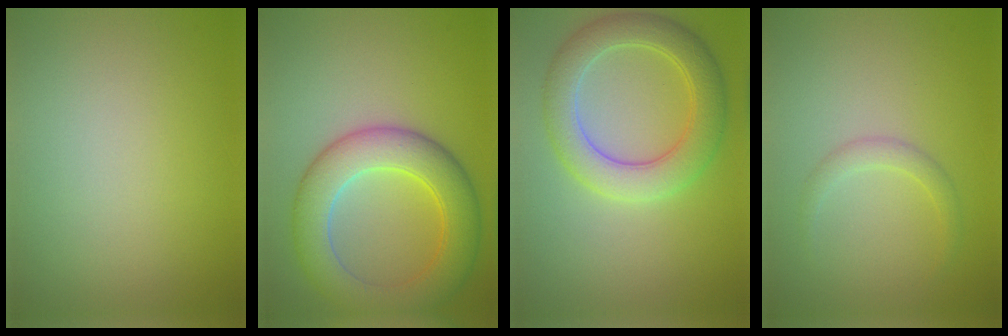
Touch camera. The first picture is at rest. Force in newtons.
{"total": 7.4, "press": 7.4, "slide": 0.3}
{"total": 5.4, "press": 5.4, "slide": 0.1}
{"total": 1.4, "press": 1.4, "slide": 0.0}